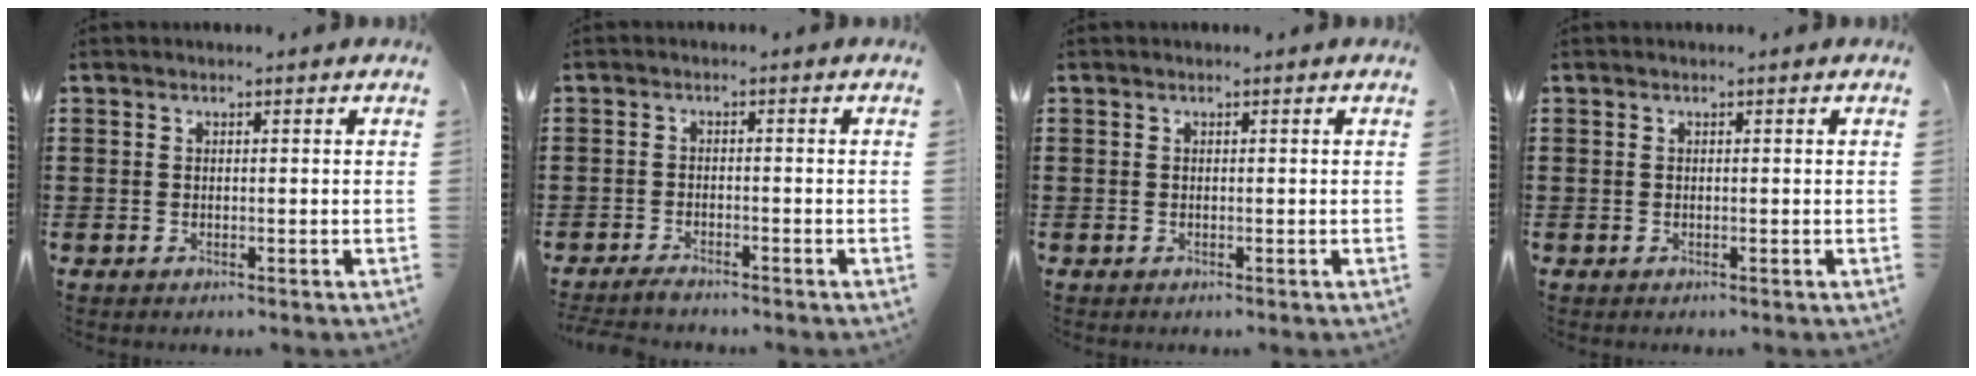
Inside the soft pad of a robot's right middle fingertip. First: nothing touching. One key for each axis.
{"total": 1.7, "fx": -1.6, "fy": 0.1, "fz": 0.4, "tx": -0.010, "ty": 0.001, "tz": -0.032}
{"total": 0.0}
{"total": 0.0}